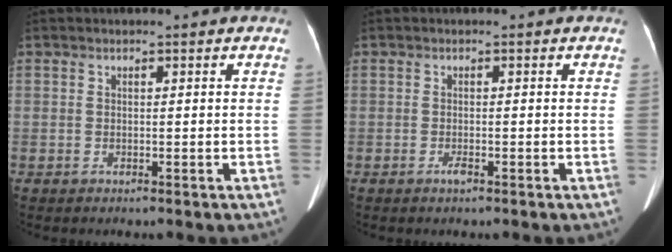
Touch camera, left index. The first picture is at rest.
{"total": 1.0, "force": [-0.7, 0.1, 0.7], "torque": [-0.017, -0.001, -0.010]}